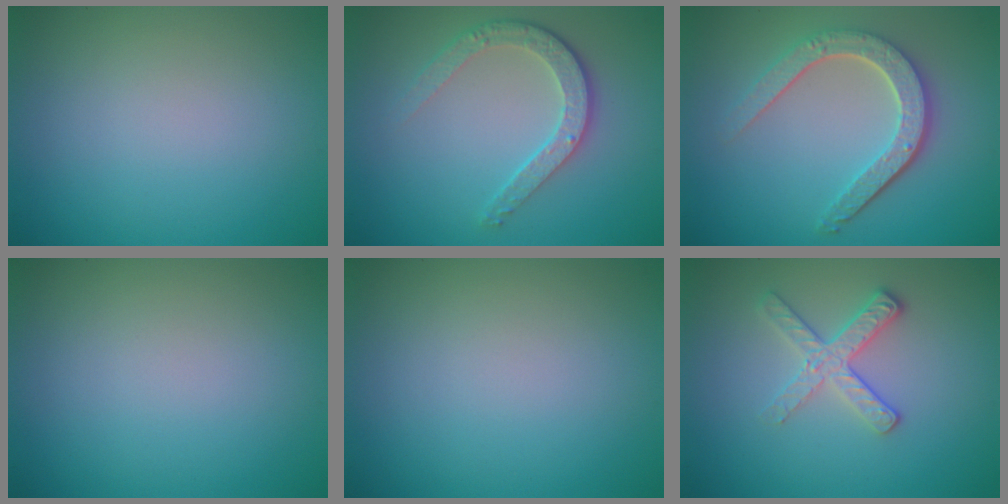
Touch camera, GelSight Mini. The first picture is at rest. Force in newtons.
{"total": 3.8, "press": 3.0, "slide": 2.3}
{"total": 4.7, "press": 3.6, "slide": 2.9}
{"total": 0.0}
{"total": 0.0}
{"total": 2.7, "press": 2.5, "slide": 1.1}